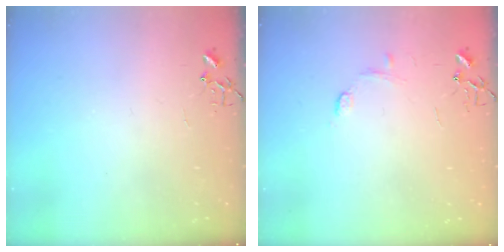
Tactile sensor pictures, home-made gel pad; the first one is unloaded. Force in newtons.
{"total": 6.6, "press": 6.6, "slide": 0.9}